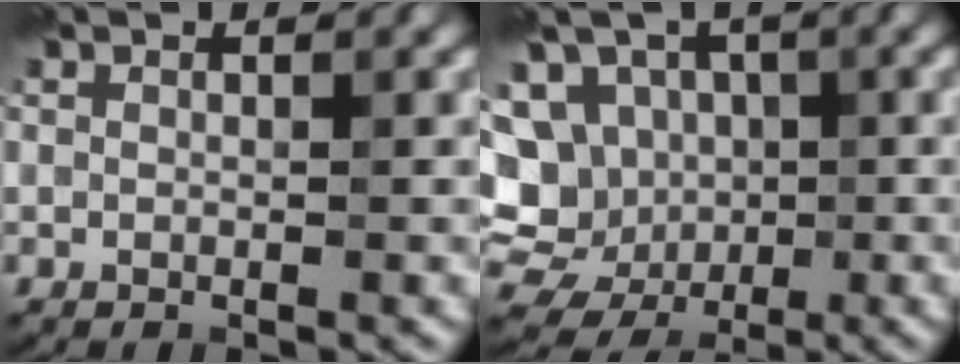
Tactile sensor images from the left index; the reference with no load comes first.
{"total": 12.4, "force": [-1.5, 11.2, 5.2], "torque": [-0.109, 0.004, -0.032]}